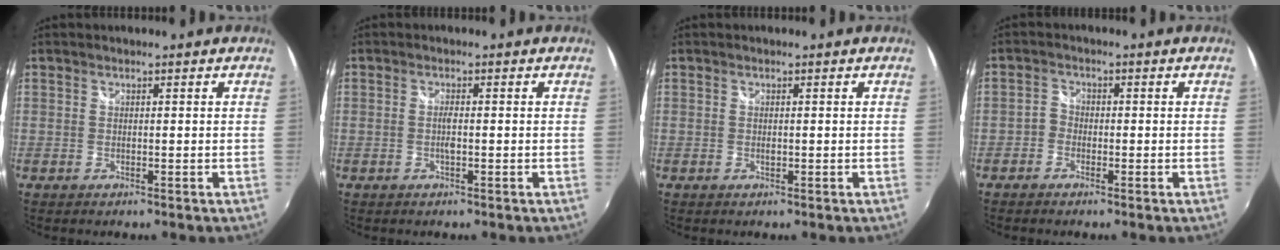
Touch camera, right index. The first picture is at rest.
{"total": 1.7, "force": [-0.3, 0.3, 1.7], "torque": [-0.034, -0.002, -0.005]}
{"total": 0.6, "force": [-0.1, 0.3, 0.5], "torque": [-0.010, -0.001, -0.001]}
{"total": 2.0, "force": [-1.3, 1.5, 0.5], "torque": [-0.010, 0.003, -0.030]}